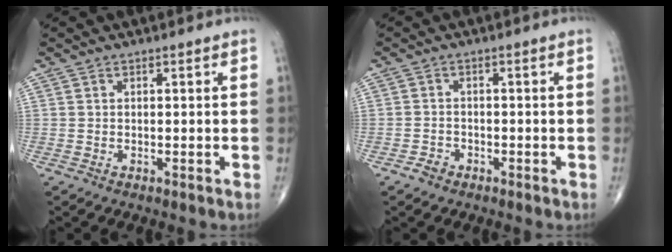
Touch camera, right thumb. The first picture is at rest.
{"total": 1.8, "force": [-1.3, 1.2, 0.4], "torque": [-0.005, 0.009, -0.025]}